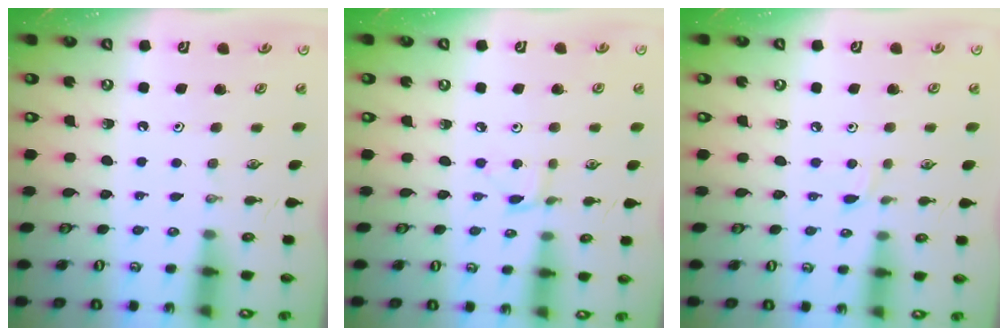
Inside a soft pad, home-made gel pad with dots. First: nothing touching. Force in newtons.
{"total": 2.9, "press": 2.9, "slide": 0.4}
{"total": 3.9, "press": 3.8, "slide": 0.5}